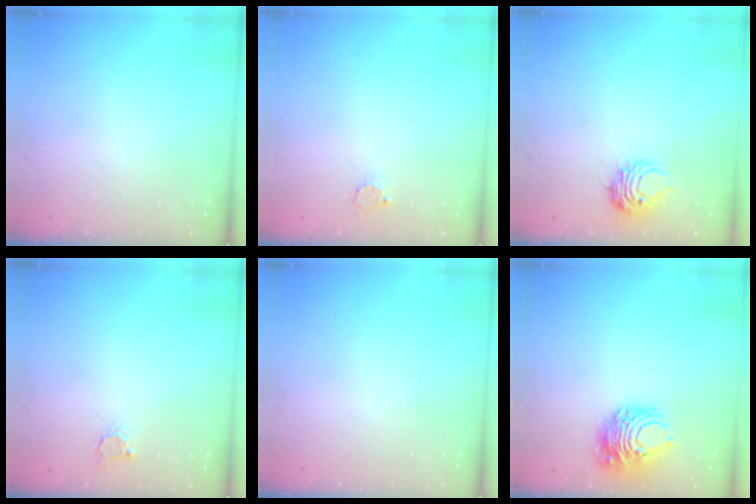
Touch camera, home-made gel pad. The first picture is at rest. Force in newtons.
{"total": 2.7, "press": 2.7, "slide": 0.2}
{"total": 7.4, "press": 7.4, "slide": 0.3}
{"total": 3.0, "press": 3.0, "slide": 0.4}
{"total": 0.0}
{"total": 8.5, "press": 8.5, "slide": 0.3}